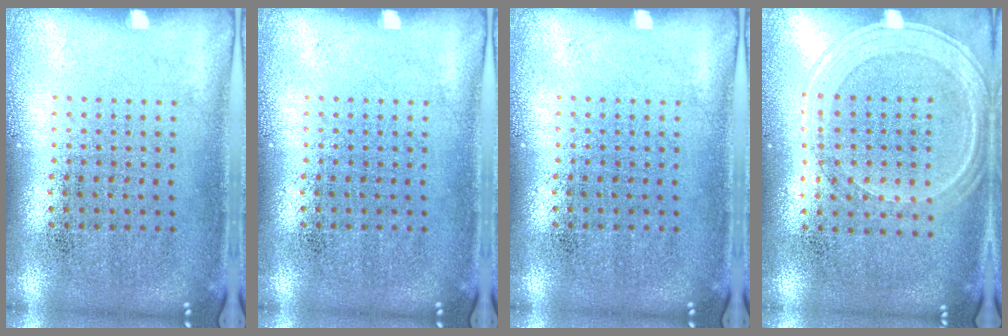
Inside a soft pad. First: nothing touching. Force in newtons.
{"total": 0.0}
{"total": 0.0}
{"total": 1.2, "press": 1.1, "slide": 0.3}